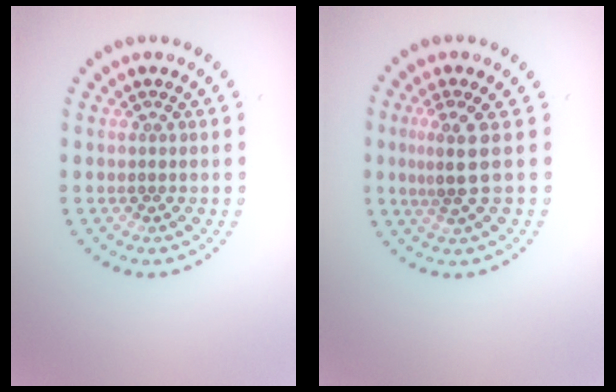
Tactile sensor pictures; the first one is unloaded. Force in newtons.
{"total": 2.7, "press": 2.0, "slide": 1.9}